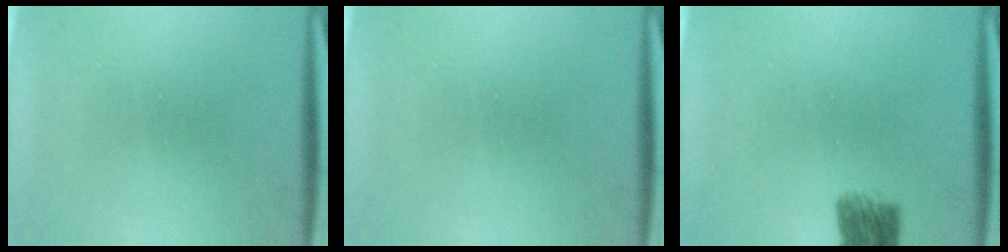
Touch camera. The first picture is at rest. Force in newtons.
{"total": 0.0}
{"total": 3.9}